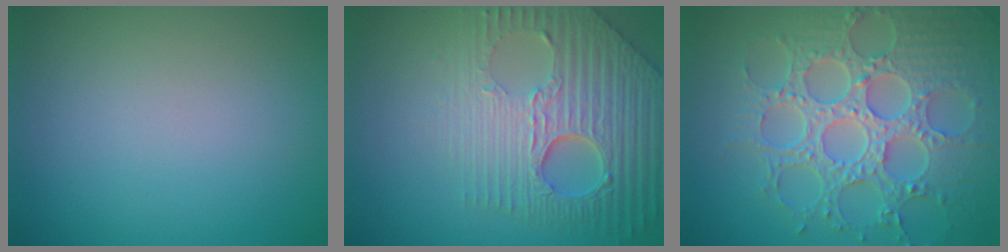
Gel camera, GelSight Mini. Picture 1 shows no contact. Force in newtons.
{"total": 8.4, "press": 6.1, "slide": 5.8}
{"total": 8.5, "press": 6.5, "slide": 5.4}